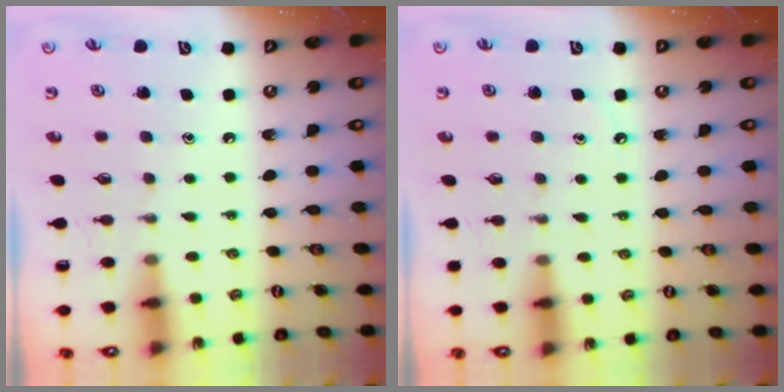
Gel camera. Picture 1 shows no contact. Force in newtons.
{"total": 2.5, "press": 2.5, "slide": 0.4}